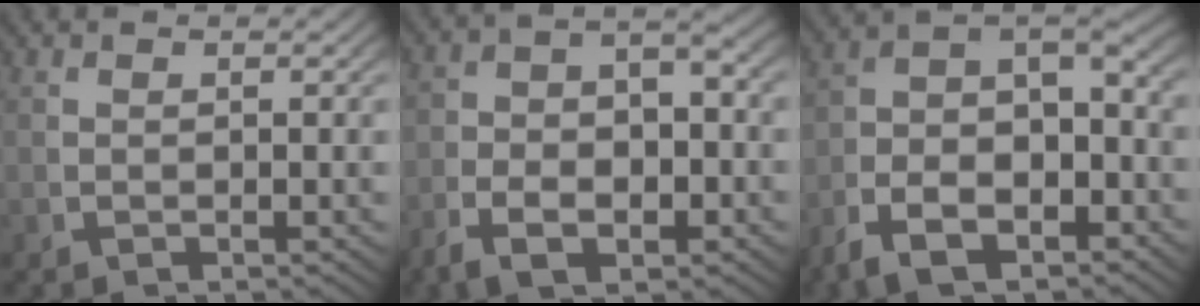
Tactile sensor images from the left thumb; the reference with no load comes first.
{"total": 5.7, "force": [-1.4, 3.1, 4.5], "torque": [-0.072, -0.010, -0.023]}
{"total": 11.5, "force": [-1.8, 7.9, 8.2], "torque": [-0.143, -0.016, -0.038]}